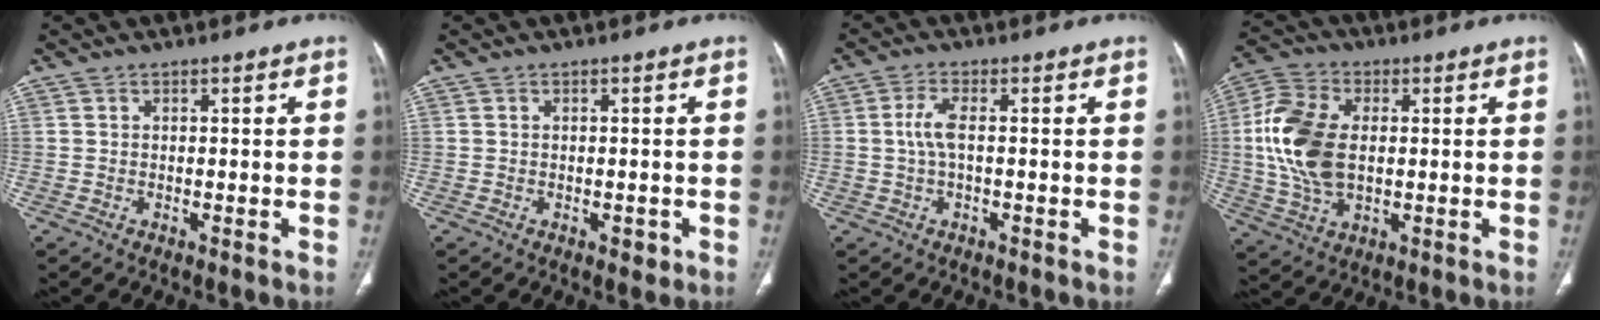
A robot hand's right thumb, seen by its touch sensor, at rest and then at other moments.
{"total": 1.4, "force": [-0.6, 0.9, 1.0], "torque": [-0.008, 0.000, -0.005]}
{"total": 3.8, "force": [0.1, 1.4, 3.5], "torque": [-0.088, 0.006, -0.001]}
{"total": 14.6, "force": [0.9, 9.1, 11.4], "torque": [-0.238, 0.008, 0.017]}